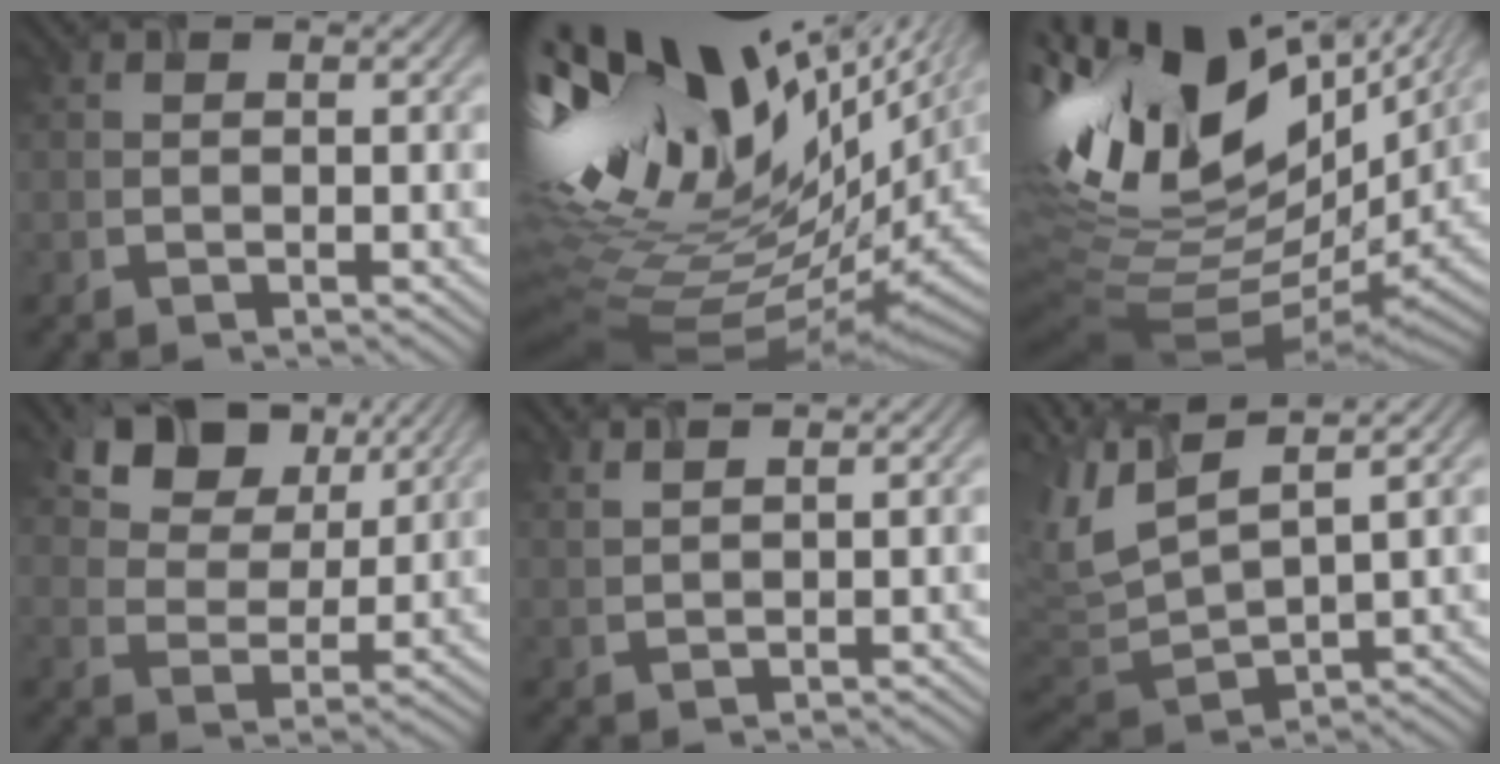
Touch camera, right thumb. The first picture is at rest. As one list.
[{"total": 19.4, "force": [5.7, 8.0, 16.7], "torque": [-0.309, -0.005, 0.135]}, {"total": 18.1, "force": [6.8, 8.2, 14.6], "torque": [-0.297, 0.019, 0.138]}, {"total": 10.7, "force": [7.1, 6.2, 5.0], "torque": [-0.110, 0.006, 0.118]}, {"total": 2.8, "force": [2.7, -0.1, 0.6], "torque": [-0.015, 0.005, 0.055]}, {"total": 7.7, "force": [4.6, 1.9, 5.9], "torque": [-0.157, 0.016, 0.091]}]